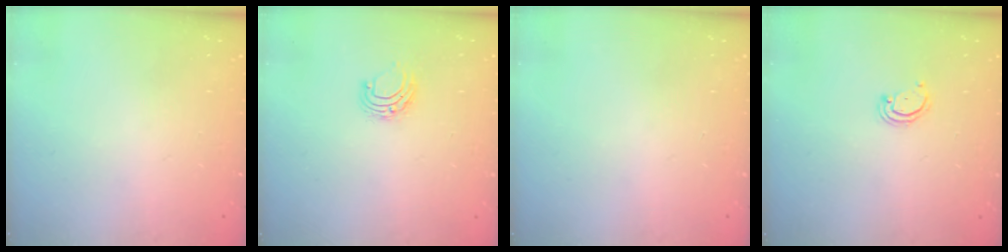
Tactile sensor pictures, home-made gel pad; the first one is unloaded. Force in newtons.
{"total": 5.5, "press": 5.4, "slide": 0.6}
{"total": 0.0}
{"total": 2.4, "press": 2.4, "slide": 0.2}